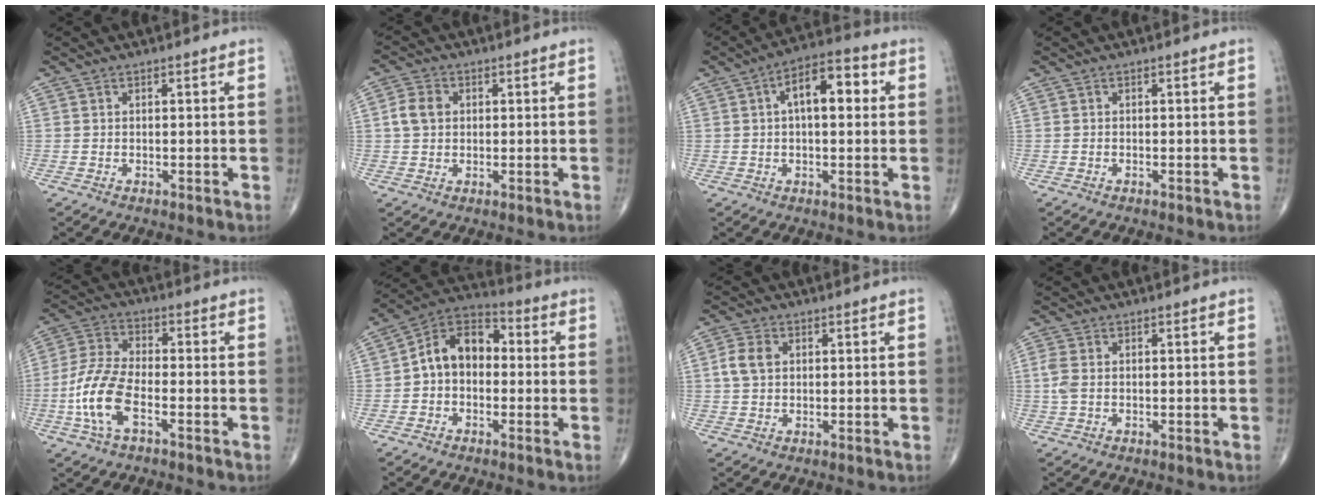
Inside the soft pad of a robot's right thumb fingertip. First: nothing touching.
{"total": 4.6, "force": [0.7, 3.6, 2.8], "torque": [-0.050, 0.007, 0.008]}
{"total": 9.9, "force": [2.1, 4.6, 8.5], "torque": [-0.116, 0.023, 0.022]}
{"total": 0.0}
{"total": 11.1, "force": [-3.8, 4.9, 9.2], "torque": [-0.203, 0.023, -0.078]}
{"total": 10.9, "force": [-0.2, 7.7, 7.7], "torque": [-0.103, 0.039, -0.024]}
{"total": 4.5, "force": [0.8, 3.3, 3.0], "torque": [-0.061, 0.006, 0.013]}
{"total": 2.8, "force": [0.0, 1.7, 2.2], "torque": [-0.070, 0.003, -0.001]}